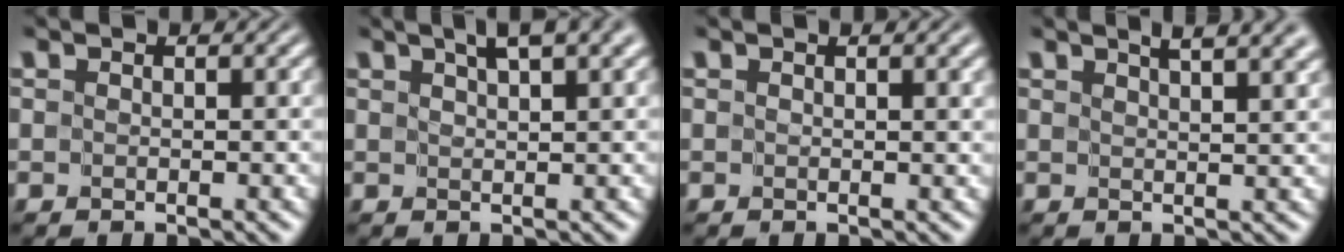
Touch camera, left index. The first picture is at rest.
{"total": 4.6, "force": [3.1, 0.9, 3.3], "torque": [-0.033, 0.012, 0.036]}
{"total": 2.2, "force": [1.1, 0.6, 1.8], "torque": [-0.019, 0.001, 0.013]}
{"total": 6.8, "force": [4.6, 2.4, 4.4], "torque": [-0.015, 0.036, 0.033]}